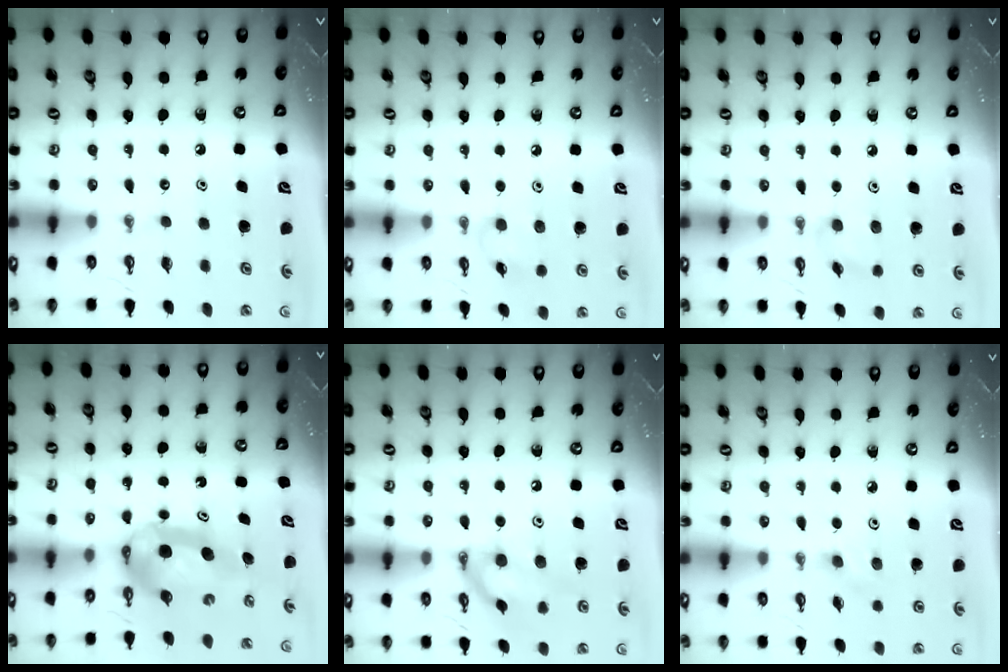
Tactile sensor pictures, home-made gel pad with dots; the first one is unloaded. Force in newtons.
{"total": 5.3, "press": 5.1, "slide": 1.1}
{"total": 5.8, "press": 5.4, "slide": 2.1}
{"total": 6.8, "press": 6.7, "slide": 0.8}
{"total": 12.6, "press": 12.4, "slide": 1.8}
{"total": 2.2, "press": 2.1, "slide": 0.7}